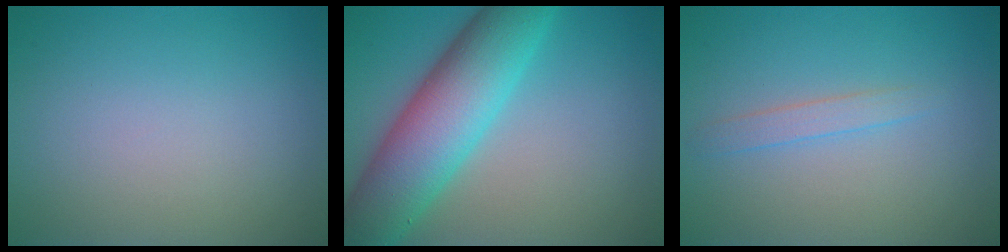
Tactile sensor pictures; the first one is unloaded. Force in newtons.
{"total": 9.7, "press": 9.7, "slide": 0.3}
{"total": 1.4, "press": 1.4, "slide": 0.1}